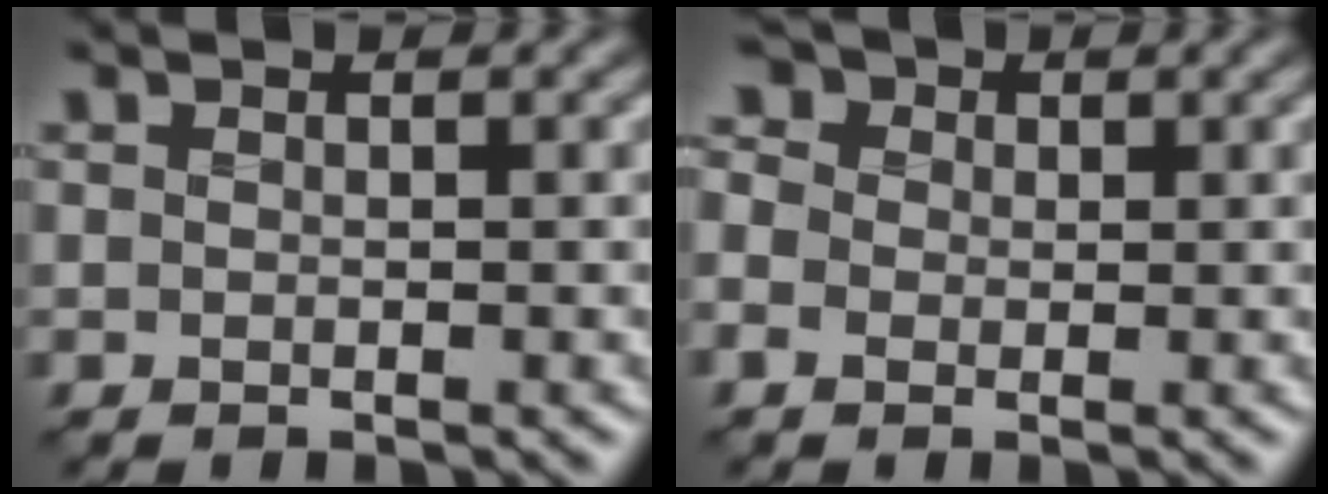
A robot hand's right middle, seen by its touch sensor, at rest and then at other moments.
{"total": 4.8, "force": [1.0, 3.9, 2.5], "torque": [-0.064, 0.024, -0.004]}